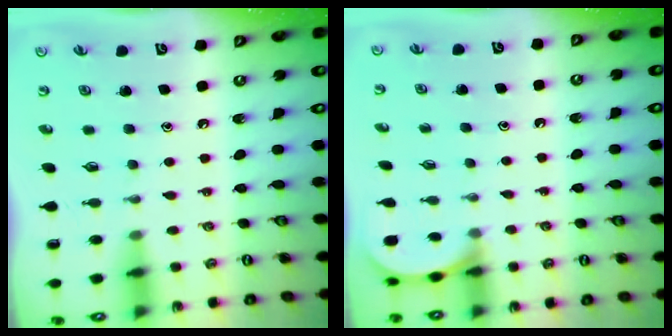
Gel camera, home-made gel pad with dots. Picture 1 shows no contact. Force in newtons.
{"total": 1.4, "press": 1.4, "slide": 0.1}